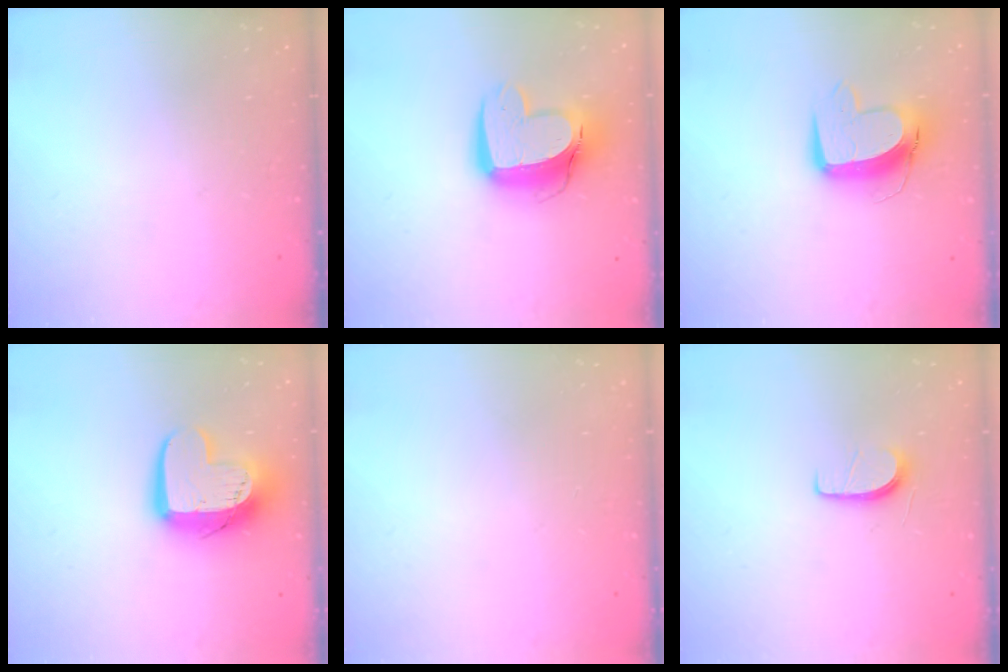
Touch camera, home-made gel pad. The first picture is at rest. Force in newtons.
{"total": 13.6, "press": 13.5, "slide": 1.4}
{"total": 12.1, "press": 12.0, "slide": 1.4}
{"total": 13.9, "press": 13.9, "slide": 1.0}
{"total": 0.0}
{"total": 5.6, "press": 5.6, "slide": 0.7}